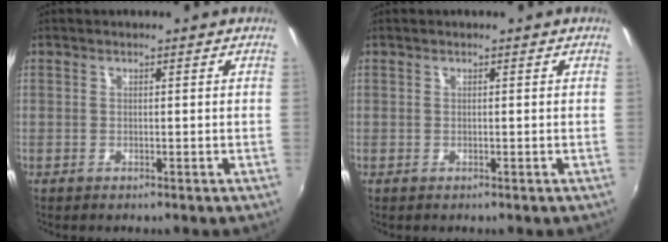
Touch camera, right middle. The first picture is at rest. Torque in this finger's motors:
{"motor_torque": [0.06, -0.07, 0.07, 0.01]}